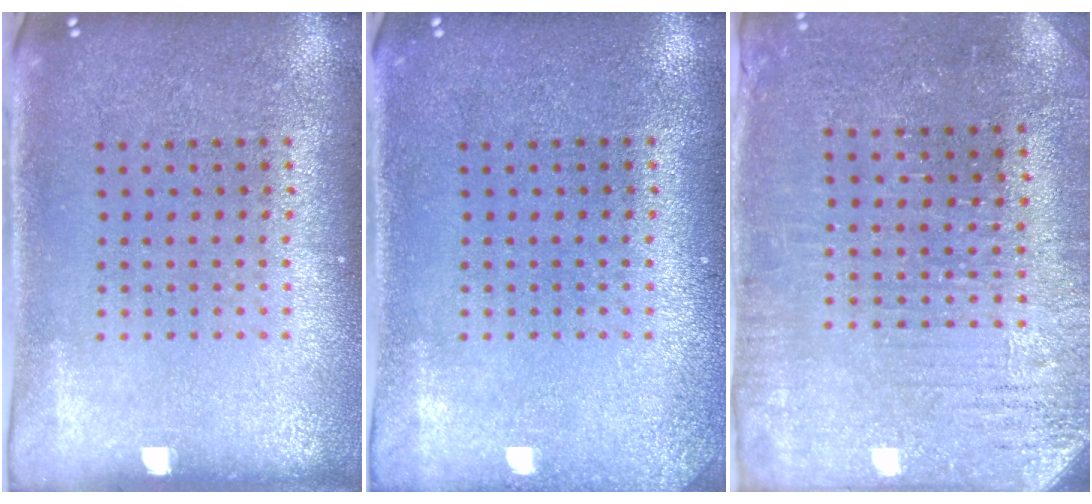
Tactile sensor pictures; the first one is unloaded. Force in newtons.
{"total": 1.1, "press": 1.1, "slide": 0.1}
{"total": 2.9, "press": 2.8, "slide": 0.7}